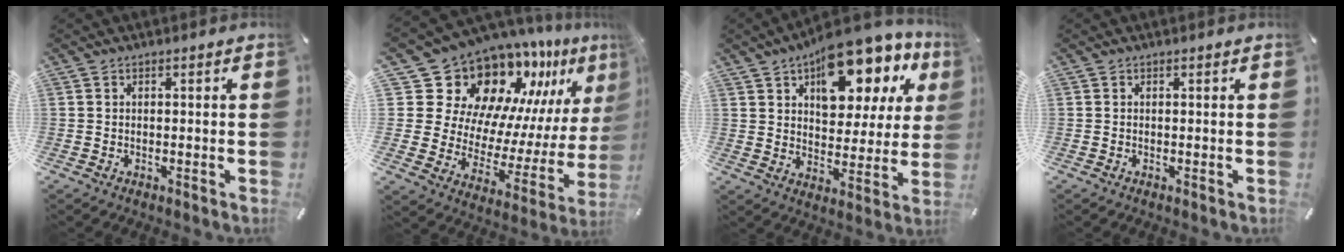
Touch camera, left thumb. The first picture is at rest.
{"total": 18.3, "force": [15.0, 9.2, 5.2], "torque": [-0.083, -0.155, 0.271]}
{"total": 17.7, "force": [11.2, 9.3, 10.1], "torque": [-0.130, -0.072, 0.190]}
{"total": 0.0}